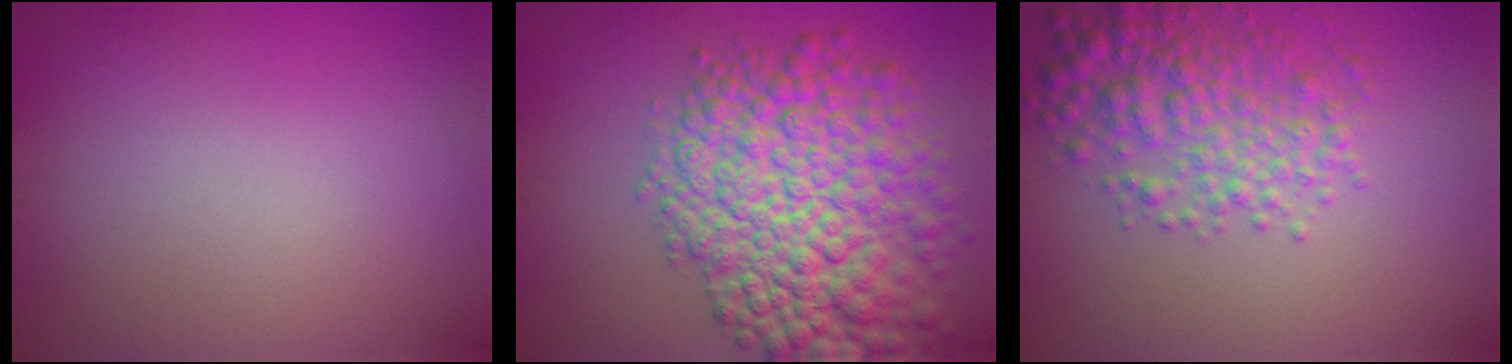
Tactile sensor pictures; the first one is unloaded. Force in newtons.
{"total": 10.9, "press": 10.9, "slide": 0.3}
{"total": 5.0, "press": 5.0, "slide": 0.2}